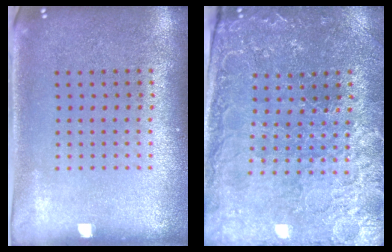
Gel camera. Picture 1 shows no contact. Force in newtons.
{"total": 1.7, "press": 1.7, "slide": 0.3}